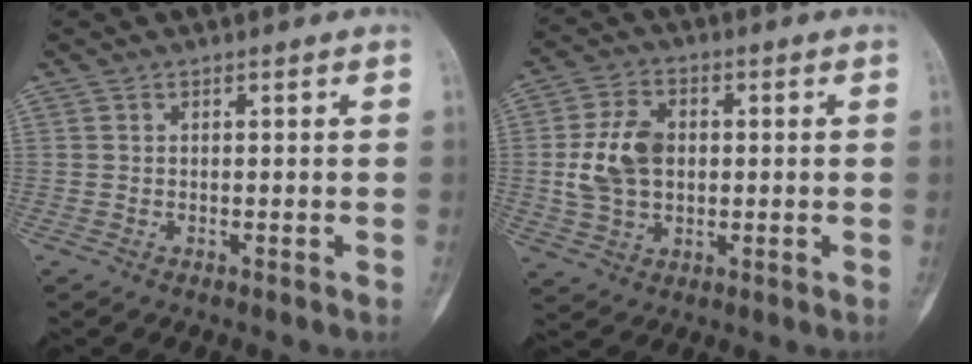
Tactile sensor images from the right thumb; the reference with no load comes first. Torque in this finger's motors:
{"motor_torque": [0.91, 0.79, 0.63, -0.98, 0.07]}